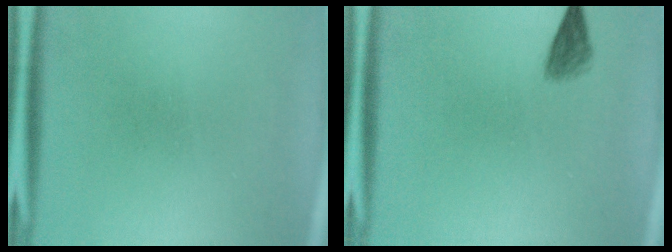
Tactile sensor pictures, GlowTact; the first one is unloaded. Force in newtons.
{"total": 2.0}